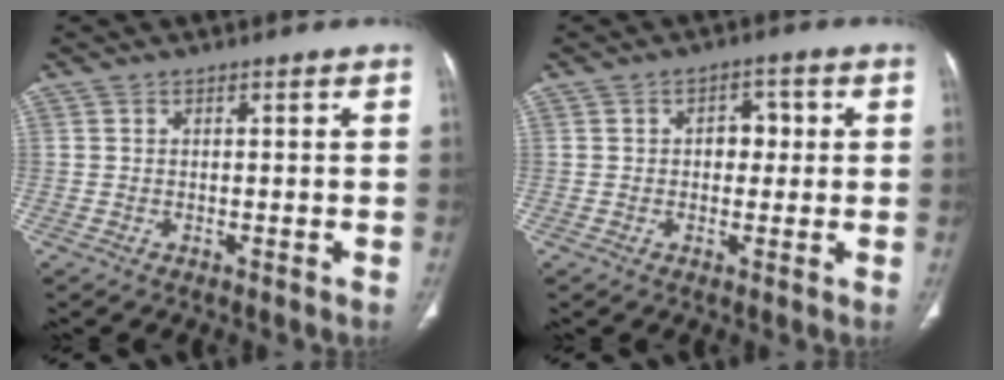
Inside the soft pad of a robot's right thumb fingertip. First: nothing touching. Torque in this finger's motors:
{"motor_torque": [-0.08, 0.30, 0.58, -0.30, -0.01]}